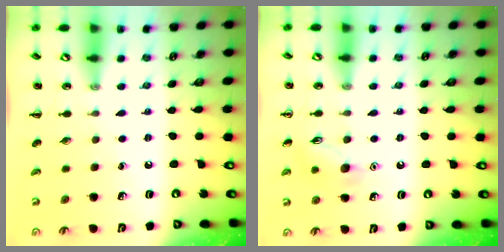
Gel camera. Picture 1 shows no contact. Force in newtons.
{"total": 8.7, "press": 8.7, "slide": 0.6}